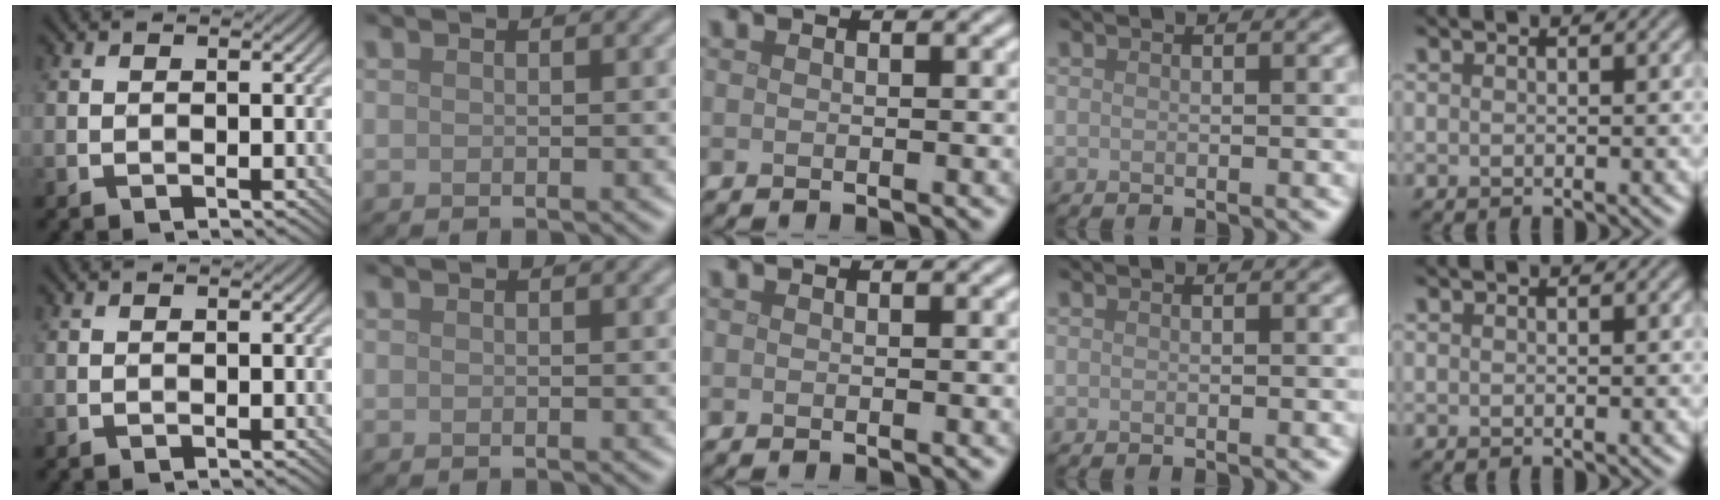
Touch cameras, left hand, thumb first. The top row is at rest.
{}